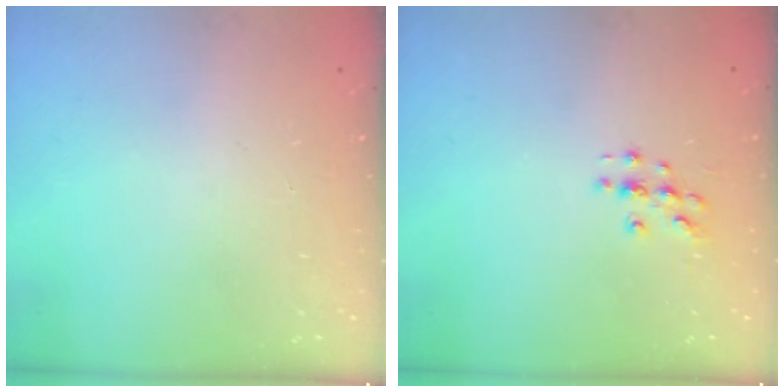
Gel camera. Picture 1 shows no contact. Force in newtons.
{"total": 3.9, "press": 3.8, "slide": 0.5}